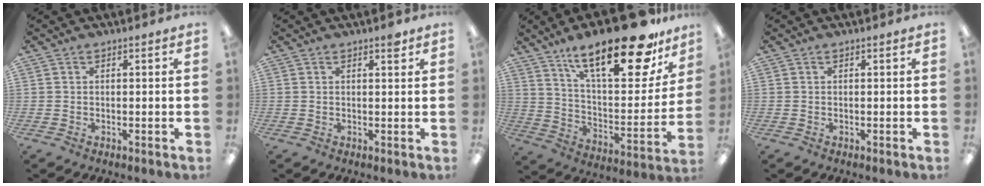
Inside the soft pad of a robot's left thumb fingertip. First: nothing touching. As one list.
[{"total": 2.0, "force": [1.4, 0.6, 1.3], "torque": [-0.013, -0.004, 0.020]}, {"total": 26.1, "force": [18.4, 8.5, 16.4], "torque": [-0.240, -0.123, 0.301]}, {"total": 0.0}]